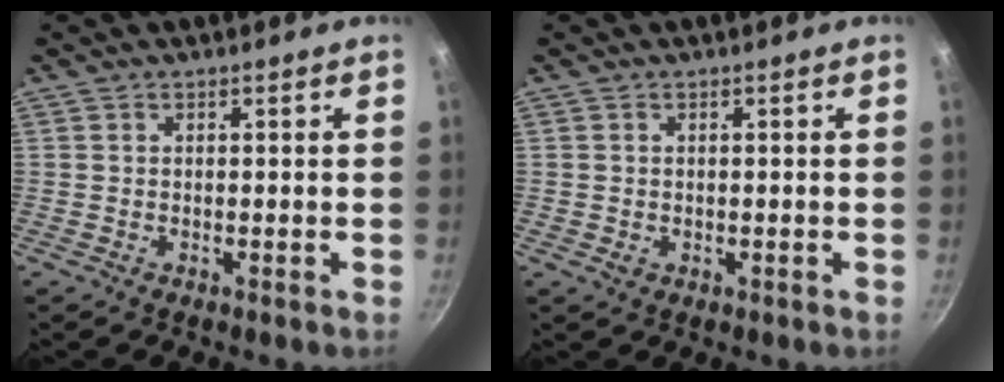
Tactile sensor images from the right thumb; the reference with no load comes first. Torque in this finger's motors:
{"motor_torque": [0.74, 0.41, 0.07, -0.38, 0.03]}